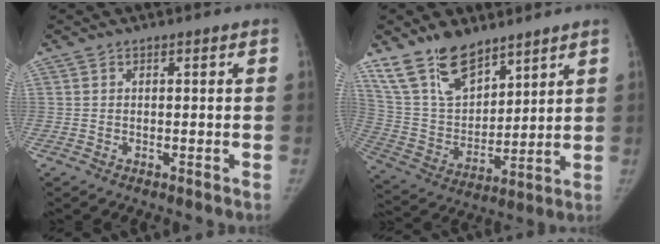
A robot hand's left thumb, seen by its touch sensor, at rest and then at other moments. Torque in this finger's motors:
{"motor_torque": [3.80, 1.21, 1.55, -1.22, 0.35]}